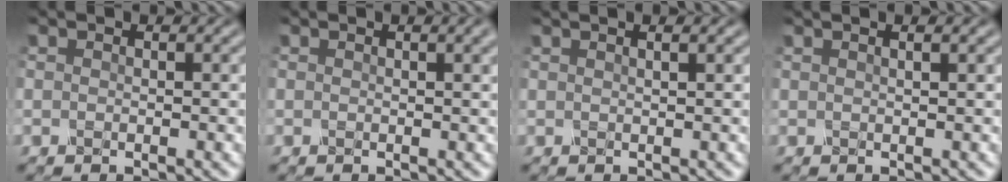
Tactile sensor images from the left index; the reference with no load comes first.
{"total": 1.9, "force": [1.0, 0.4, 1.5], "torque": [-0.022, 0.005, 0.019]}
{"total": 2.1, "force": [1.4, 0.6, 1.5], "torque": [-0.003, 0.009, -0.005]}
{"total": 1.7, "force": [1.1, 0.4, 1.2], "torque": [-0.002, 0.006, -0.002]}